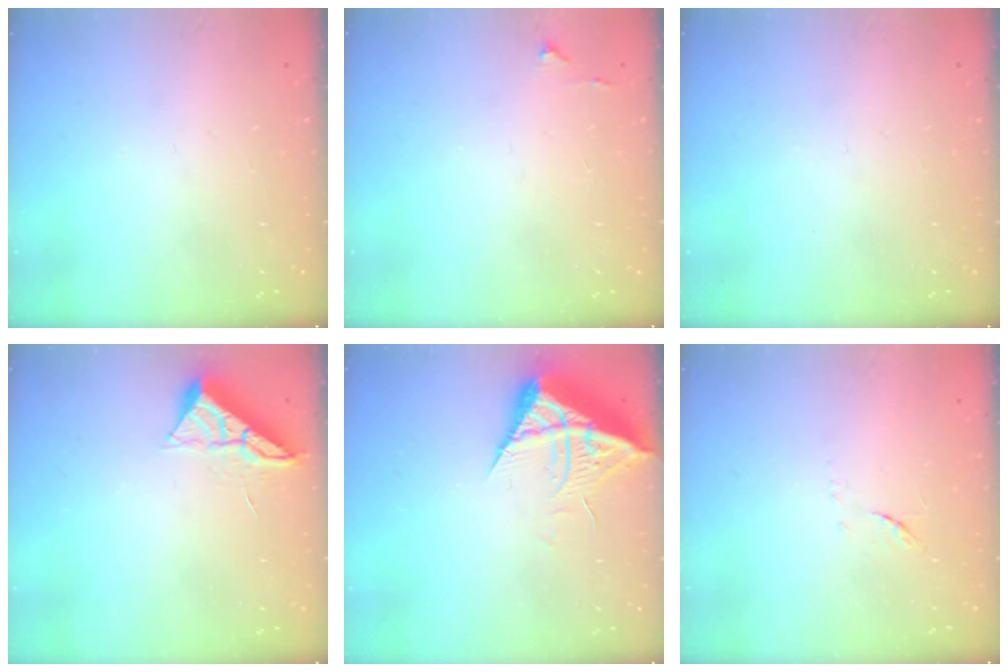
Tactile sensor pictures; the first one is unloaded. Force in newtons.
{"total": 4.3, "press": 4.2, "slide": 0.7}
{"total": 0.0}
{"total": 6.0, "press": 5.9, "slide": 0.6}
{"total": 13.1, "press": 13.1, "slide": 0.9}
{"total": 5.4, "press": 5.3, "slide": 0.9}